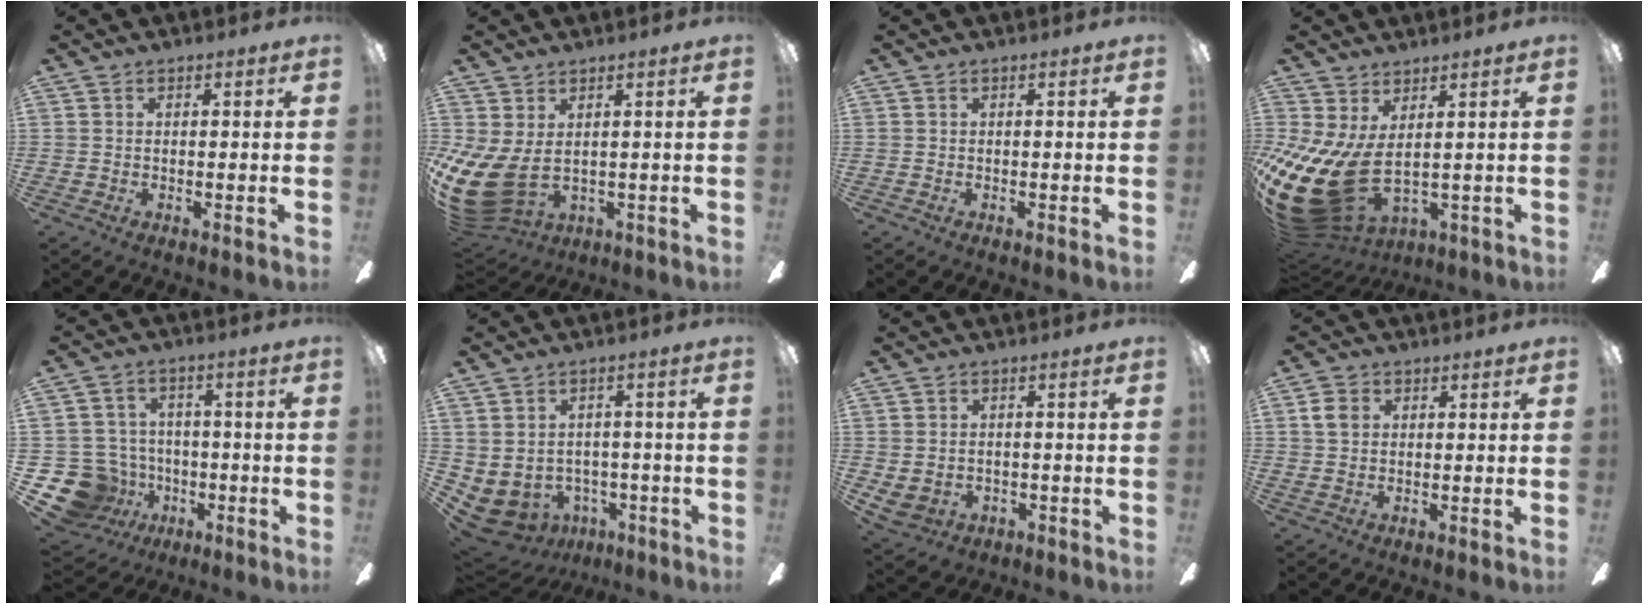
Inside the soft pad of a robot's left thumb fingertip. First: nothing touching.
{"total": 11.0, "force": [-0.2, 6.5, 8.9], "torque": [-0.206, -0.018, 0.003]}
{"total": 0.0}
{"total": 17.0, "force": [-2.2, 9.0, 14.3], "torque": [-0.312, -0.029, -0.020]}
{"total": 13.3, "force": [-4.7, 11.7, 4.2], "torque": [-0.121, 0.031, -0.071]}
{"total": 5.3, "force": [-2.7, 4.3, 1.6], "torque": [-0.069, 0.001, -0.049]}
{"total": 2.6, "force": [0.1, 2.4, 1.1], "torque": [-0.030, -0.001, 0.001]}
{"total": 3.9, "force": [1.2, 2.9, 2.3], "torque": [-0.040, 0.004, 0.020]}